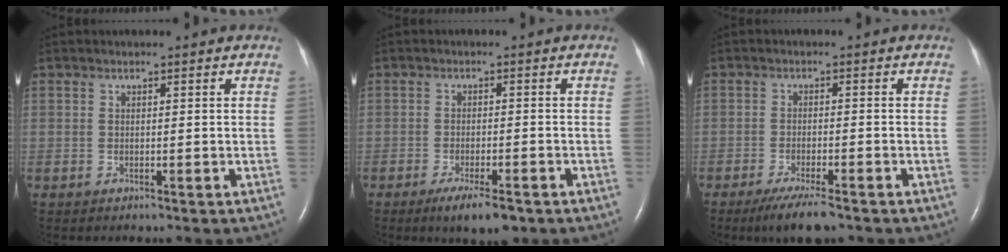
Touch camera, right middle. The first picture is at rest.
{"total": 5.8, "force": [-3.9, 1.1, 4.2], "torque": [-0.070, -0.012, -0.056]}
{"total": 6.2, "force": [-4.6, 0.9, 4.1], "torque": [-0.070, -0.015, -0.073]}